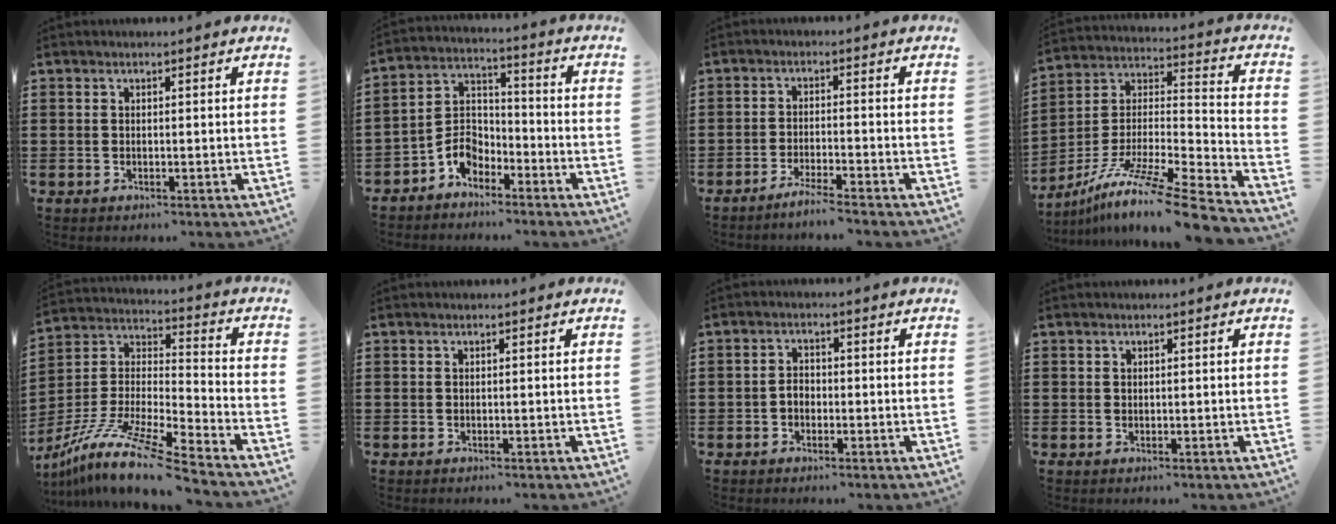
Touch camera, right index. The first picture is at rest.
{"total": 5.7, "force": [-3.8, 3.6, 2.1], "torque": [-0.056, 0.010, -0.079]}
{"total": 2.4, "force": [-2.2, -0.6, 0.8], "torque": [-0.014, -0.002, -0.041]}
{"total": 11.6, "force": [-9.4, -0.1, 6.8], "torque": [-0.116, 0.005, -0.181]}
{"total": 12.1, "force": [-10.2, -0.1, 6.5], "torque": [-0.144, -0.004, -0.207]}
{"total": 0.0}
{"total": 2.2, "force": [-0.6, 1.6, 1.4], "torque": [-0.028, 0.004, -0.014]}
{"total": 0.6, "force": [0.2, 0.5, 0.1], "torque": [-0.004, 0.003, 0.005]}